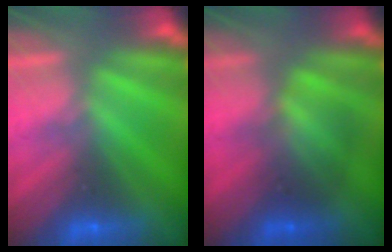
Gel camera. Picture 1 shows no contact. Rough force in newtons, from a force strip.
{"total": 2.1}